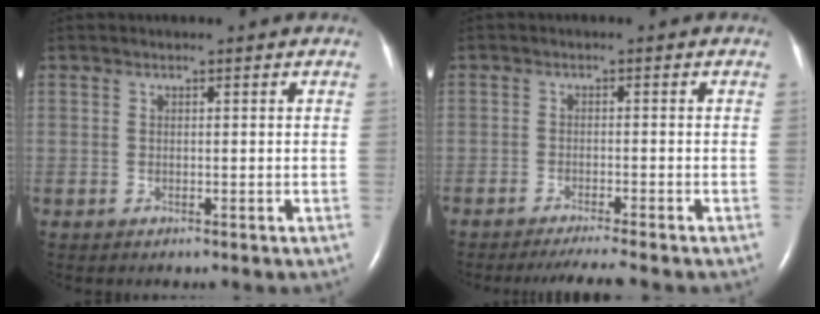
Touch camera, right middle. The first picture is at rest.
{"total": 5.2, "force": [-4.5, -0.8, 2.4], "torque": [-0.035, -0.015, -0.071]}